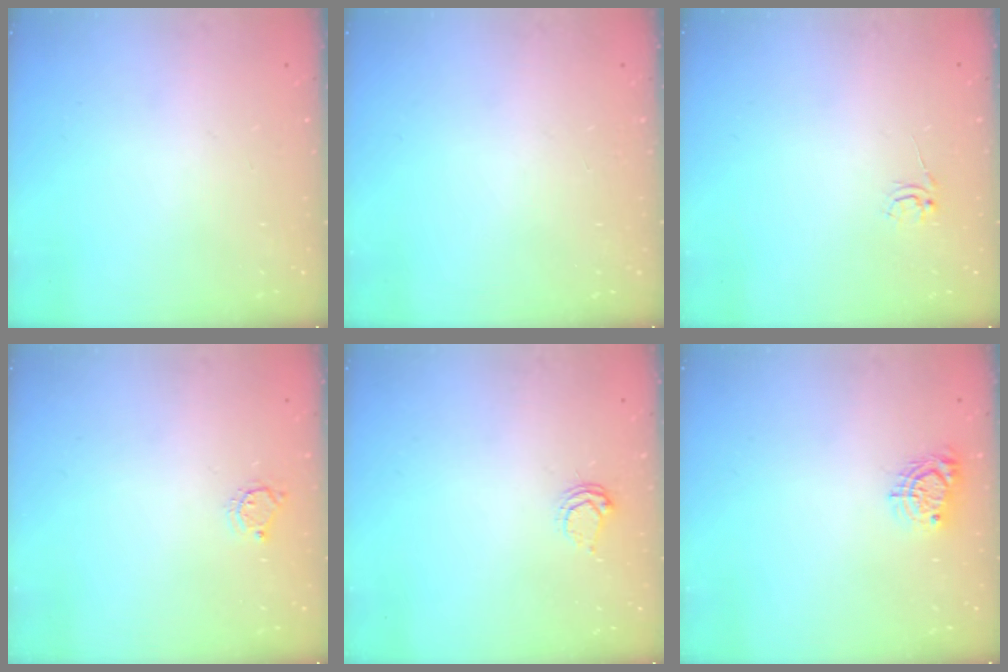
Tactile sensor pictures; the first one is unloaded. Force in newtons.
{"total": 0.0}
{"total": 2.5, "press": 2.5, "slide": 0.2}
{"total": 3.7, "press": 3.7, "slide": 0.4}
{"total": 3.6, "press": 3.6, "slide": 0.3}
{"total": 6.8, "press": 6.8, "slide": 0.5}